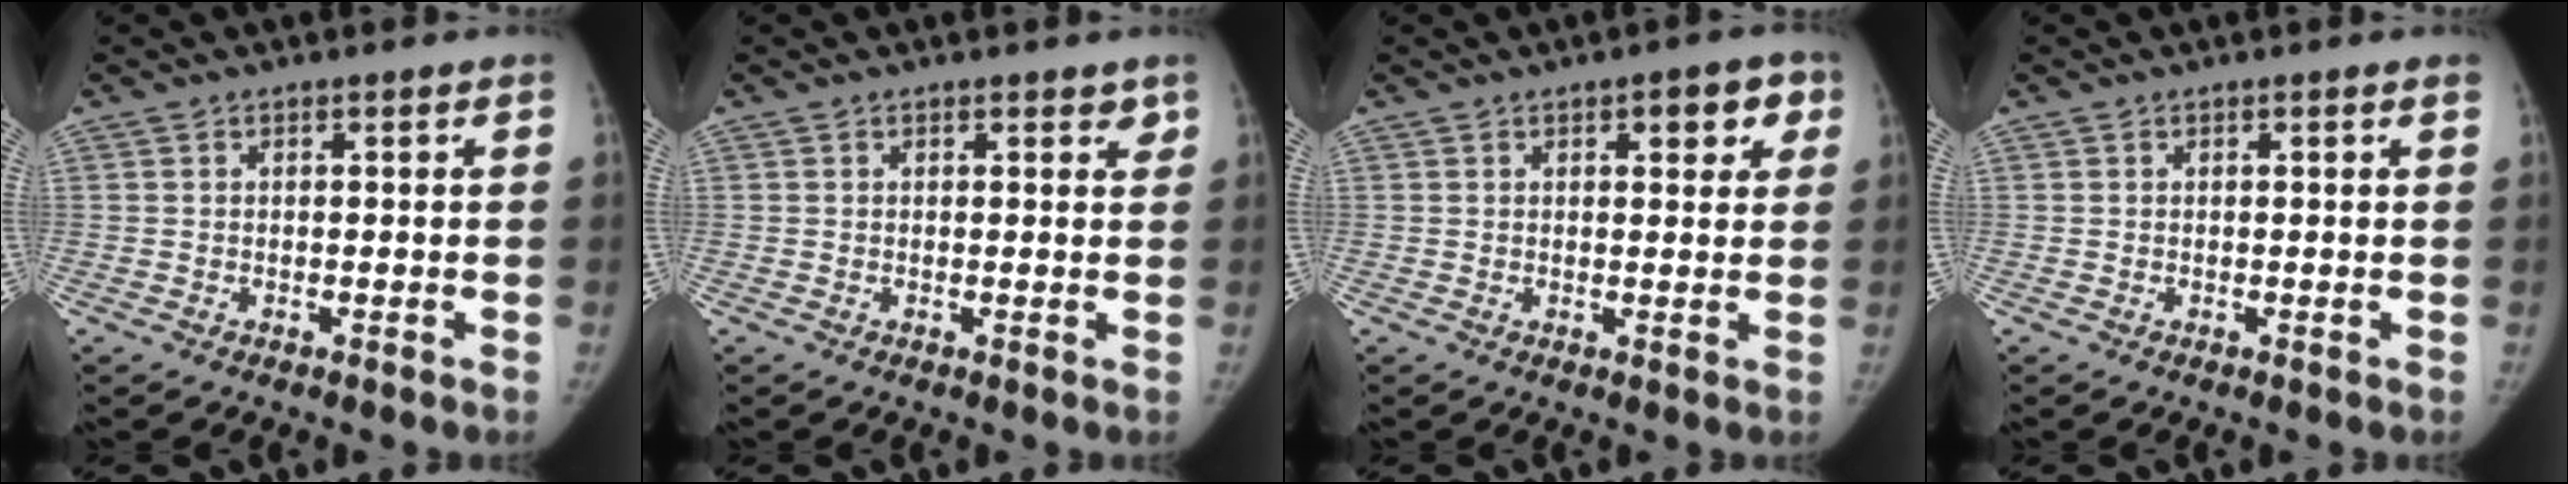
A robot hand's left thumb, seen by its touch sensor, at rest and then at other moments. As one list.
[{"total": 1.6, "force": [1.1, 0.8, 0.8], "torque": [0.007, -0.003, 0.009]}, {"total": 5.7, "force": [2.6, 2.7, 4.3], "torque": [-0.022, -0.004, 0.026]}, {"total": 0.5, "force": [0.4, 0.0, 0.4], "torque": [-0.005, 0.003, 0.005]}]